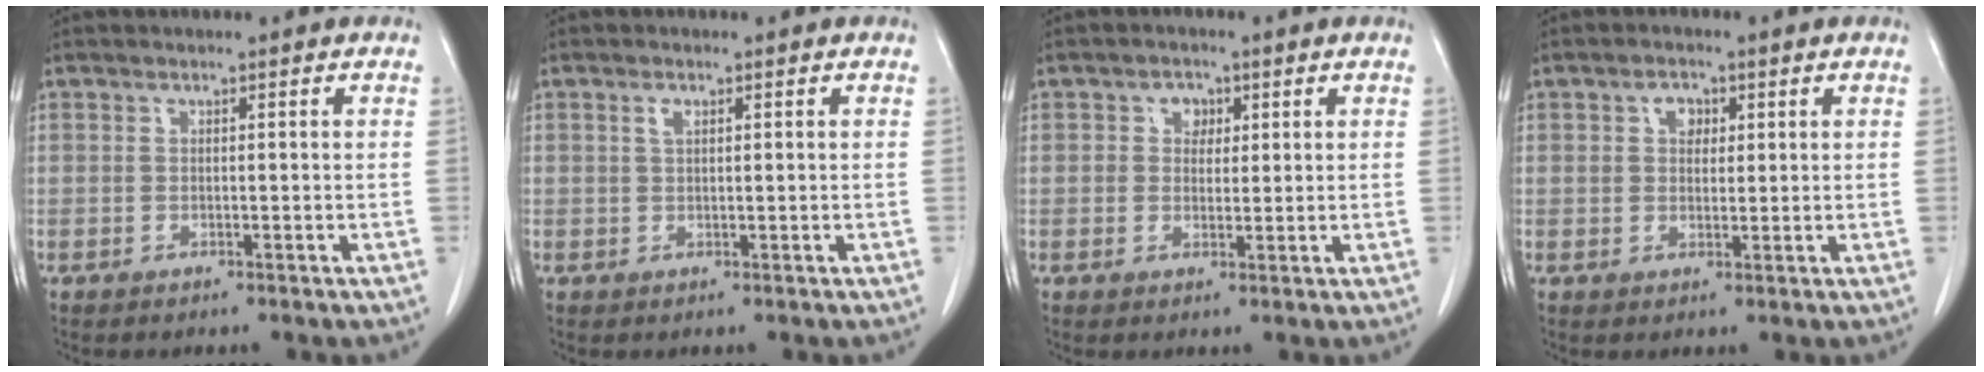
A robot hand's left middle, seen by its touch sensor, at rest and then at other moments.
{"total": 1.1, "force": [0.6, 0.5, 0.8], "torque": [-0.017, 0.001, 0.009]}
{"total": 2.6, "force": [1.0, 2.0, 1.4], "torque": [-0.021, 0.003, 0.014]}
{"total": 2.7, "force": [1.1, 1.9, 1.6], "torque": [-0.029, 0.005, 0.018]}